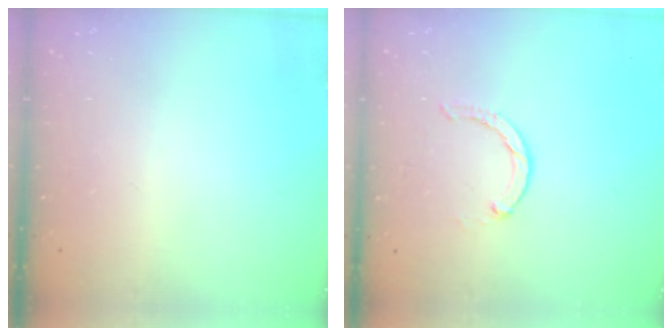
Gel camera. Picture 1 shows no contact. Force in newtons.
{"total": 1.9, "press": 1.9, "slide": 0.3}